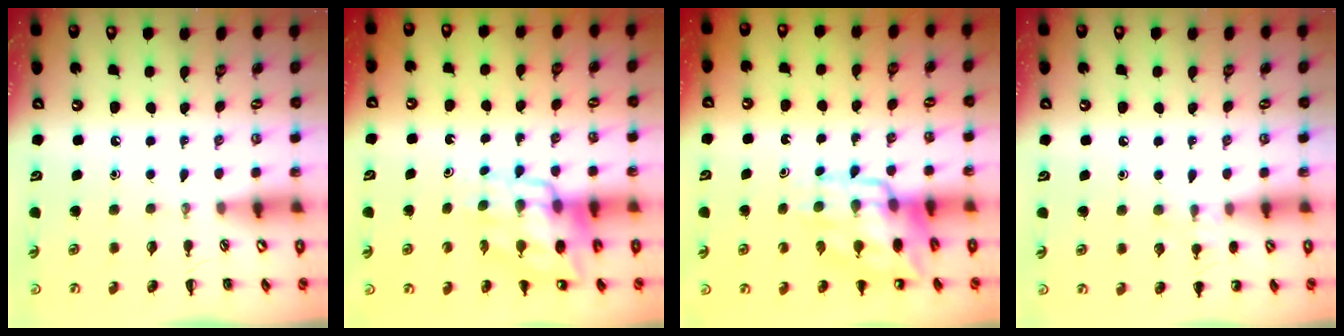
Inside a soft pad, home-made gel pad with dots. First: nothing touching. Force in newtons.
{"total": 13.6, "press": 13.2, "slide": 3.4}
{"total": 13.4, "press": 13.0, "slide": 3.1}
{"total": 7.2, "press": 6.8, "slide": 2.2}